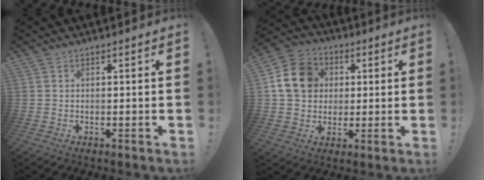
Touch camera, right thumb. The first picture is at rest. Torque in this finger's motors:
{"motor_torque": [0.75, 0.72, 0.72, 0.09, 0.25]}